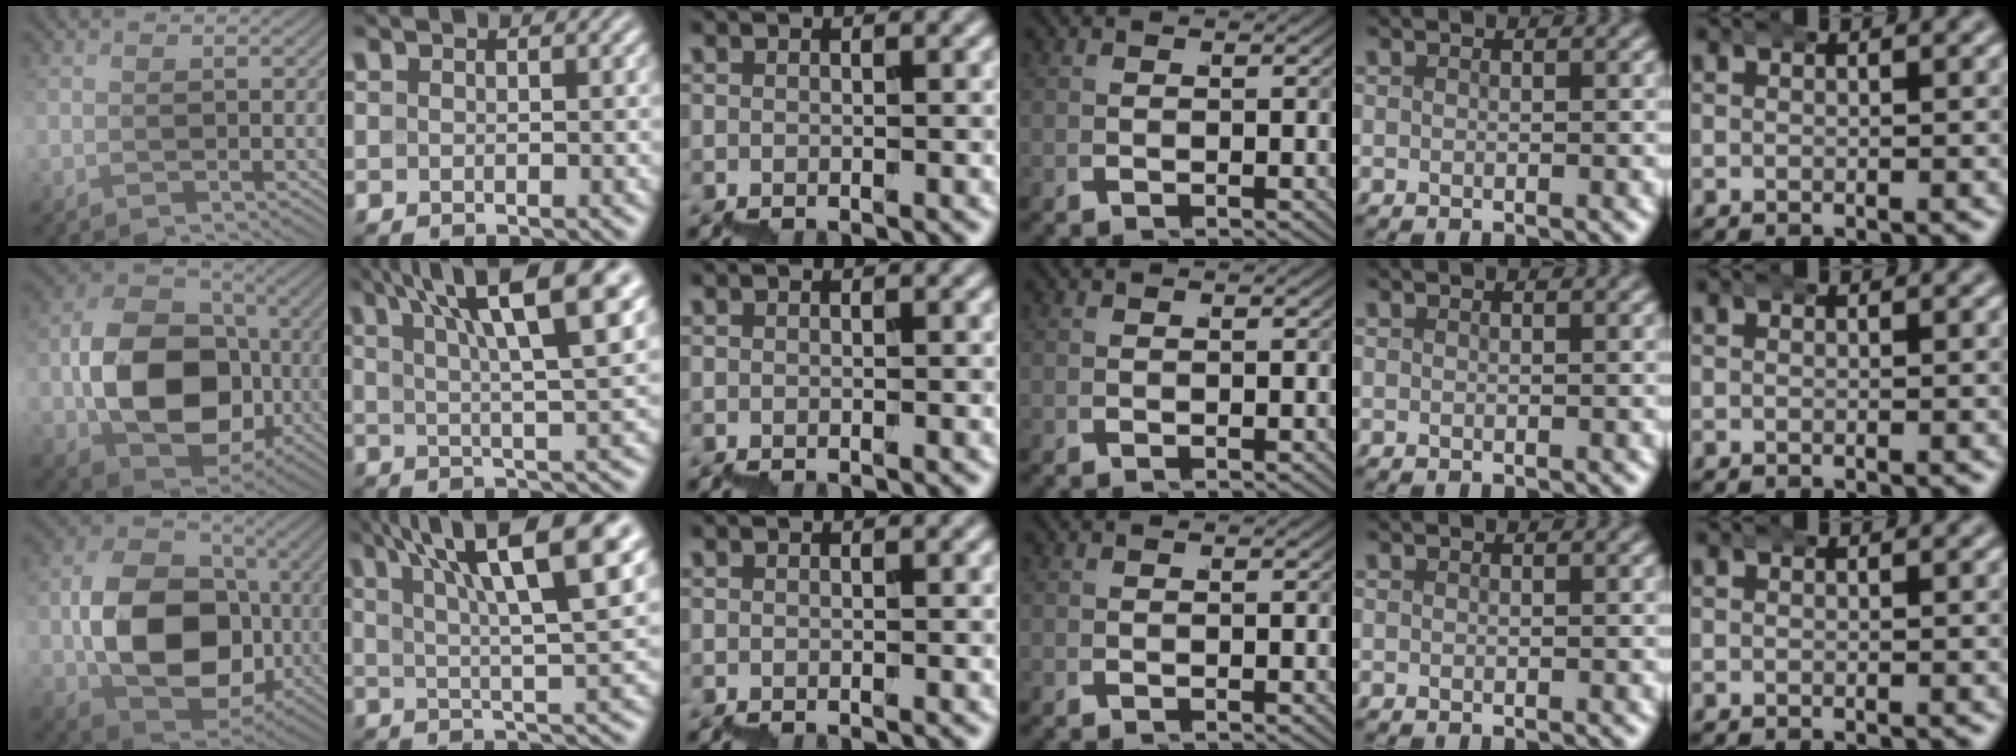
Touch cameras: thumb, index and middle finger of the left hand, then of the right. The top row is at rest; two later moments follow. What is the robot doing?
{"motion": "wrap", "object": "bubble wrap"}